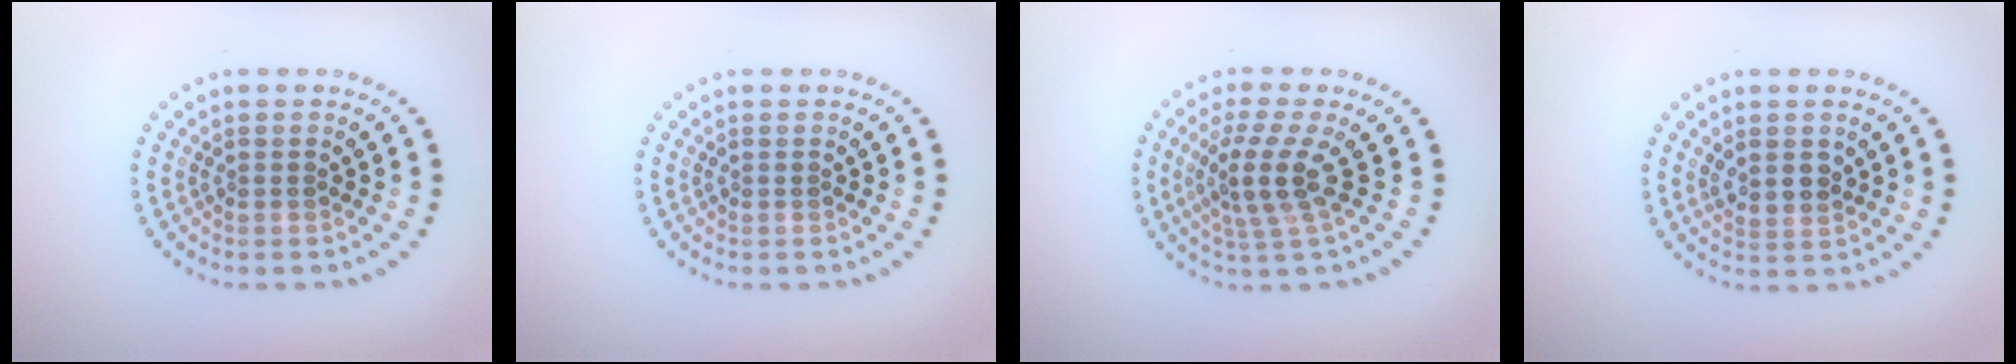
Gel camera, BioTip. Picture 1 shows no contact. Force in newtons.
{"total": 0.0}
{"total": 3.5, "press": 2.8, "slide": 2.2}
{"total": 2.0, "press": 1.8, "slide": 1.0}